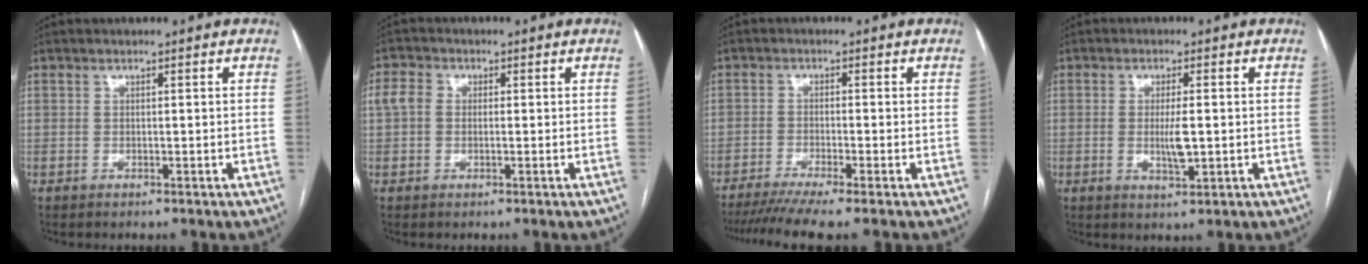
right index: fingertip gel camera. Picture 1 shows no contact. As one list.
[{"total": 3.2, "force": [0.2, 2.5, 2.0], "torque": [-0.058, 0.015, -0.001]}, {"total": 7.7, "force": [-6.1, -0.9, 4.6], "torque": [-0.066, -0.016, -0.098]}, {"total": 4.1, "force": [-0.4, 0.9, 3.9], "torque": [-0.074, -0.005, -0.004]}]